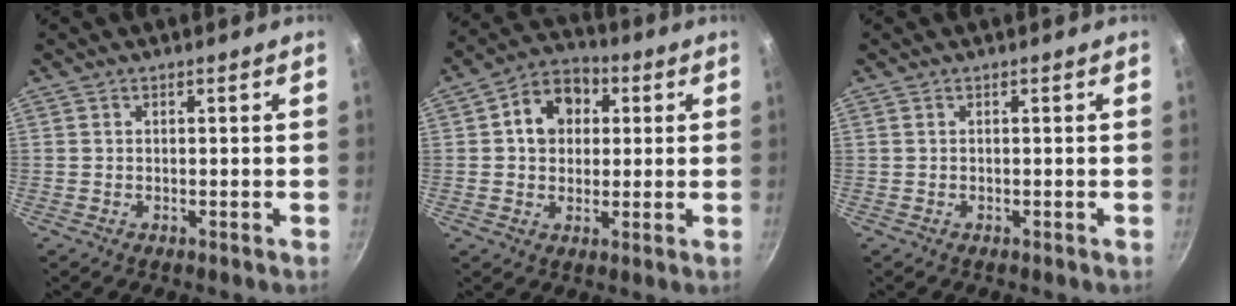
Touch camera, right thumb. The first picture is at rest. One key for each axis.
{"total": 10.1, "fx": 2.2, "fy": 8.2, "fz": 5.5, "tx": -0.052, "ty": 0.013, "tz": 0.020}
{"total": 0.0}